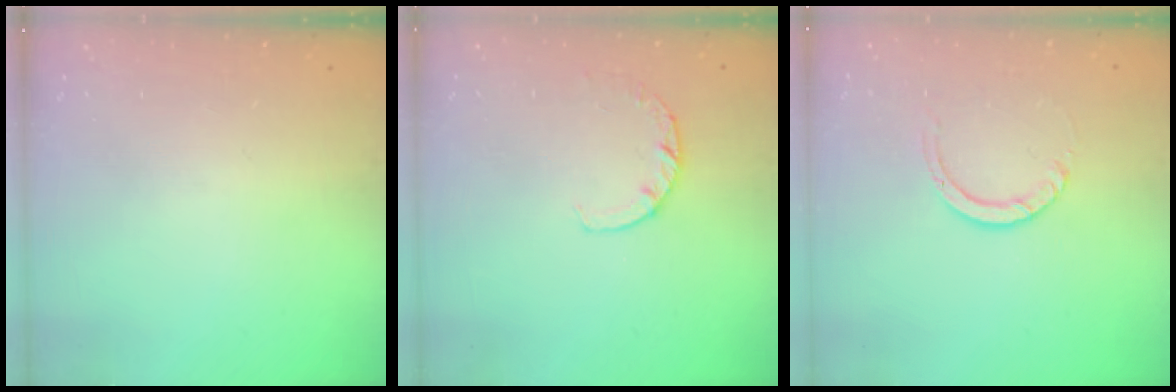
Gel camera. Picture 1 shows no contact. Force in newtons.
{"total": 3.0, "press": 2.9, "slide": 0.4}
{"total": 3.5, "press": 3.5, "slide": 0.3}